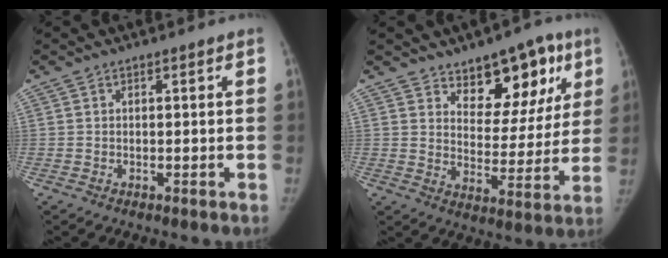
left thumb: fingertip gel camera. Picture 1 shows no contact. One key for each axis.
{"total": 13.6, "fx": 8.1, "fy": 7.6, "fz": 7.8, "tx": -0.047, "ty": -0.045, "tz": 0.121}